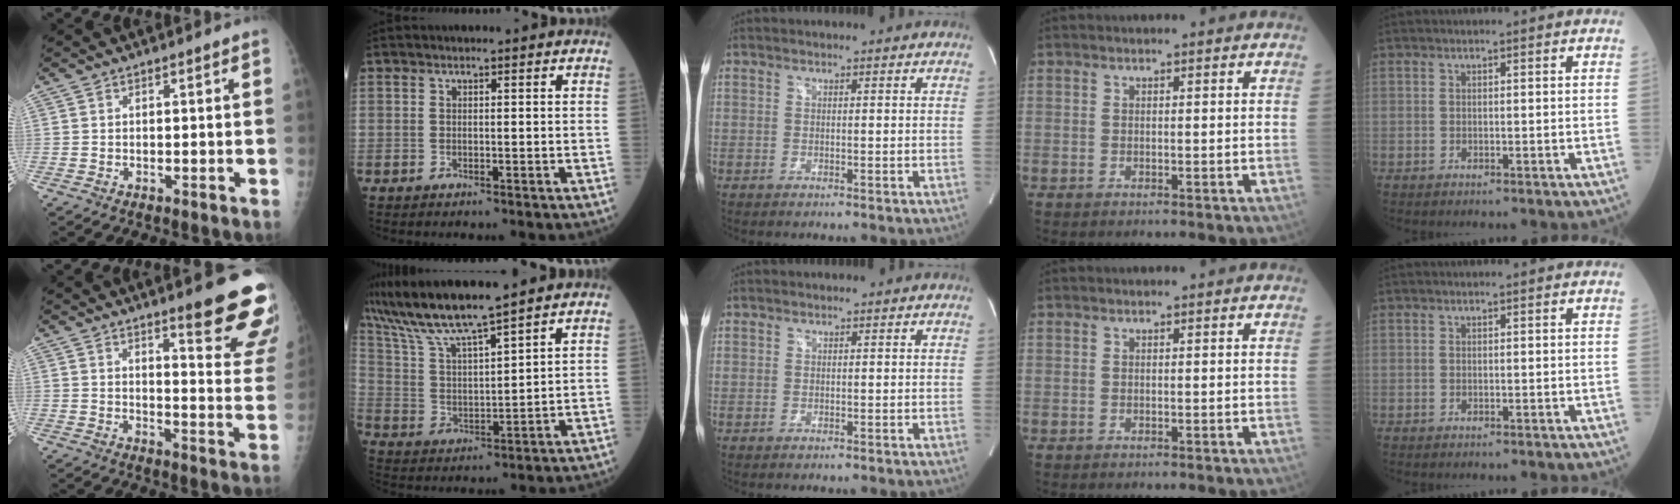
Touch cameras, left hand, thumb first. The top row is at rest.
{"thumb": {"total": 15.5, "force": [11.0, 2.4, 10.7], "torque": [-0.100, -0.080, 0.136]}, "index": {"total": 10.8, "force": [9.5, -0.7, 4.9], "torque": [-0.107, 0.011, 0.187]}, "middle": {"total": 0.6, "force": [0.4, 0.4, 0.0], "torque": [-0.001, 0.002, 0.007]}}